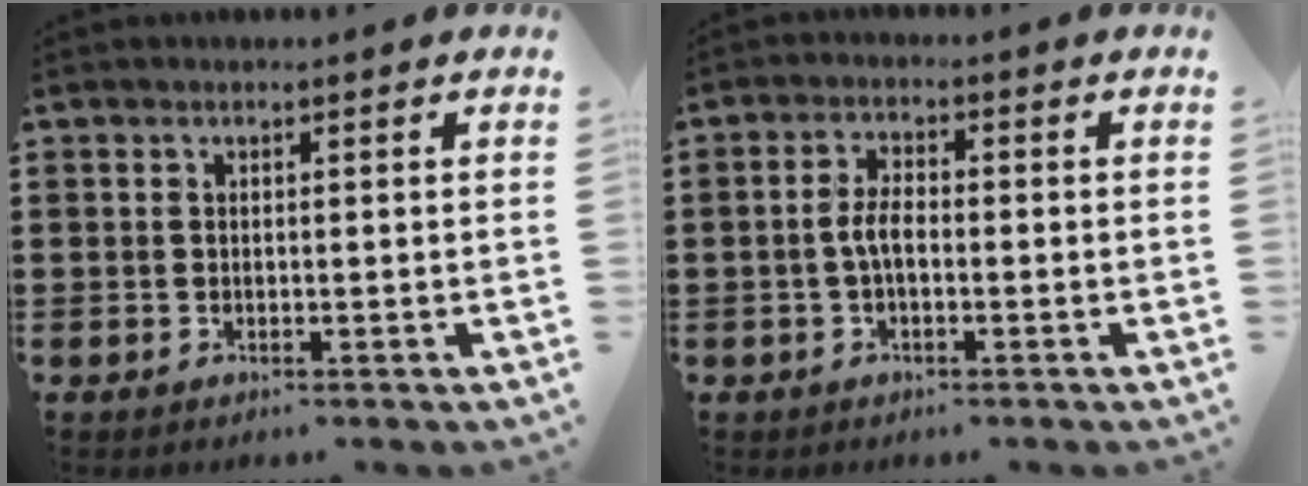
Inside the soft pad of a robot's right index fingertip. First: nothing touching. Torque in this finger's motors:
{"motor_torque": [0.65, 0.30, 0.29, 0.09]}